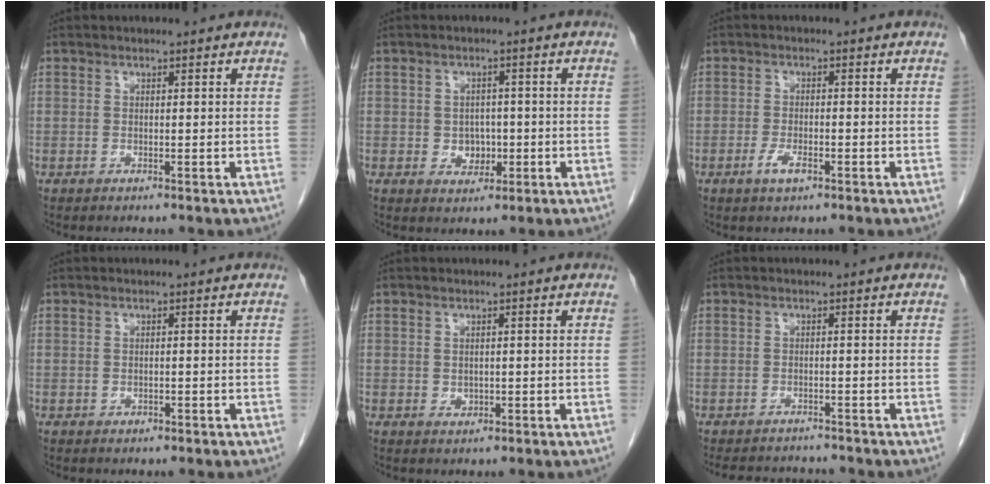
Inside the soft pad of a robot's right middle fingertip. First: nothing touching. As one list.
[{"total": 3.3, "force": [-0.5, 2.7, 1.8], "torque": [-0.022, 0.005, 0.001]}, {"total": 2.7, "force": [-1.4, 0.8, 2.2], "torque": [-0.046, 0.000, -0.023]}, {"total": 0.6, "force": [-0.2, 0.4, 0.3], "torque": [-0.007, 0.001, 0.000]}, {"total": 1.0, "force": [0.0, 0.8, 0.6], "torque": [-0.010, 0.000, 0.005]}, {"total": 6.9, "force": [-6.5, 1.7, 1.6], "torque": [-0.020, 0.000, -0.089]}]